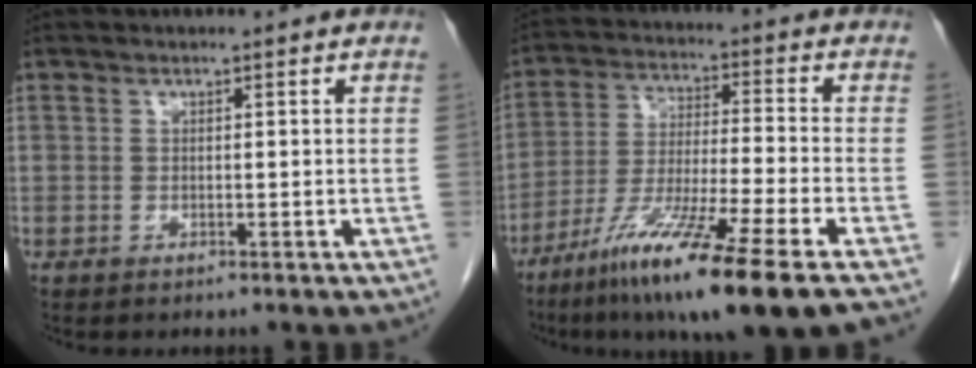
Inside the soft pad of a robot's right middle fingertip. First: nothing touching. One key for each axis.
{"total": 15.9, "fx": -10.0, "fy": -0.9, "fz": 12.3, "tx": -0.231, "ty": -0.055, "tz": -0.180}